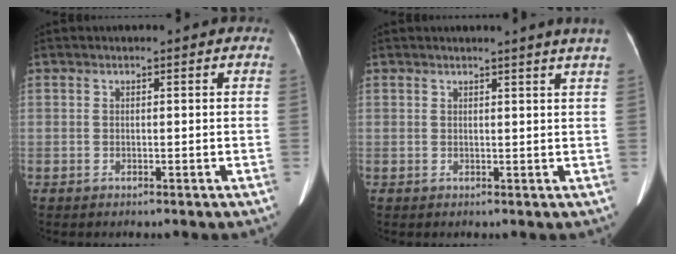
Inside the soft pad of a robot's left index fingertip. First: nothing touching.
{"total": 3.6, "force": [3.0, -1.0, 1.6], "torque": [-0.021, -0.006, 0.024]}